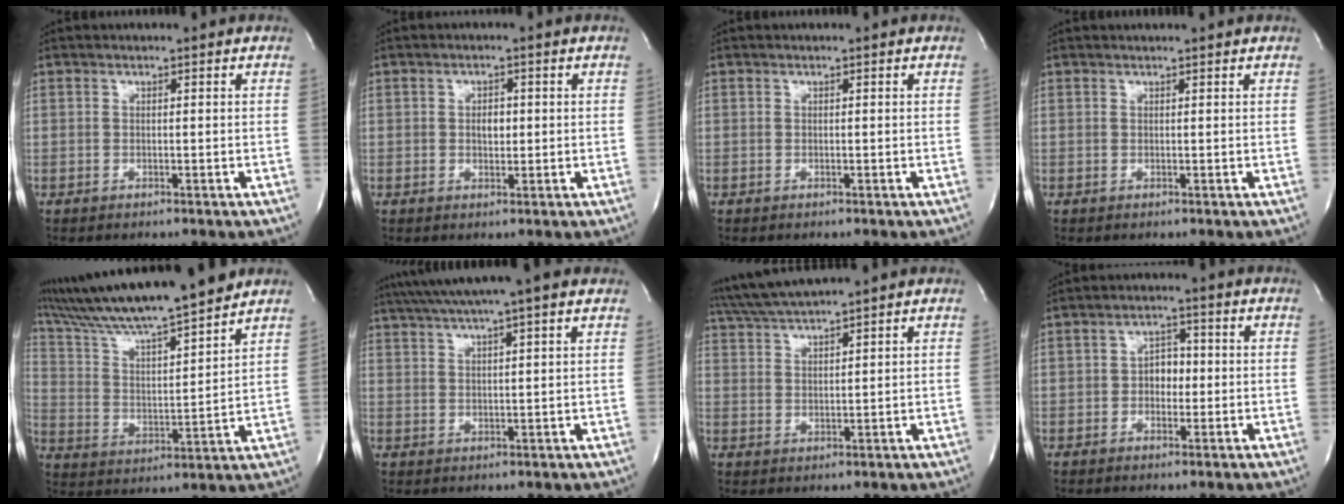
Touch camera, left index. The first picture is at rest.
{"total": 2.1, "force": [0.1, 1.3, 1.7], "torque": [-0.031, 0.000, 0.001]}
{"total": 0.0}
{"total": 1.2, "force": [1.1, -0.1, 0.4], "torque": [-0.004, 0.006, 0.014]}
{"total": 18.0, "force": [15.5, 0.0, 9.0], "torque": [-0.167, 0.005, 0.268]}
{"total": 10.8, "force": [8.5, -0.3, 6.6], "torque": [-0.120, 0.029, 0.121]}
{"total": 6.3, "force": [5.7, -1.3, 2.5], "torque": [-0.053, 0.014, 0.115]}
{"total": 3.5, "force": [-0.5, 2.4, 2.5], "torque": [-0.039, 0.010, -0.010]}